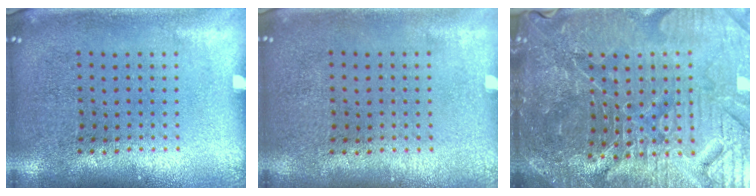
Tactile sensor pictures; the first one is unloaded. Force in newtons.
{"total": 0.0}
{"total": 6.2, "press": 5.7, "slide": 2.5}